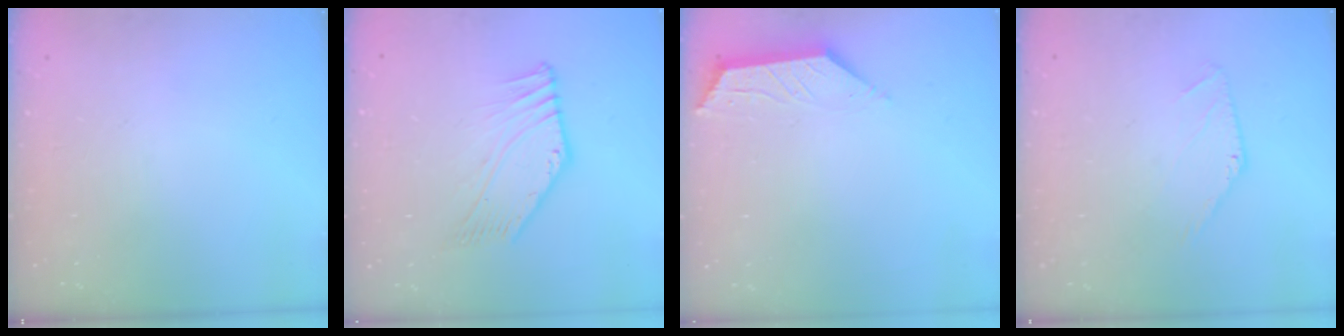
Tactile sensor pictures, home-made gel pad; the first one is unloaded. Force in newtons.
{"total": 0.6, "press": 0.1, "slide": 0.6}
{"total": 2.9, "press": 2.8, "slide": 0.5}
{"total": 0.0}